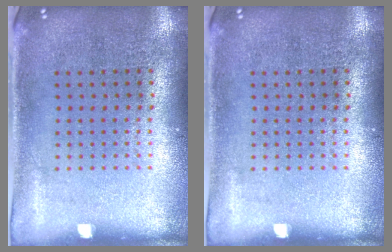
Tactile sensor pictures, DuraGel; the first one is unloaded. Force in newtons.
{"total": 0.0}